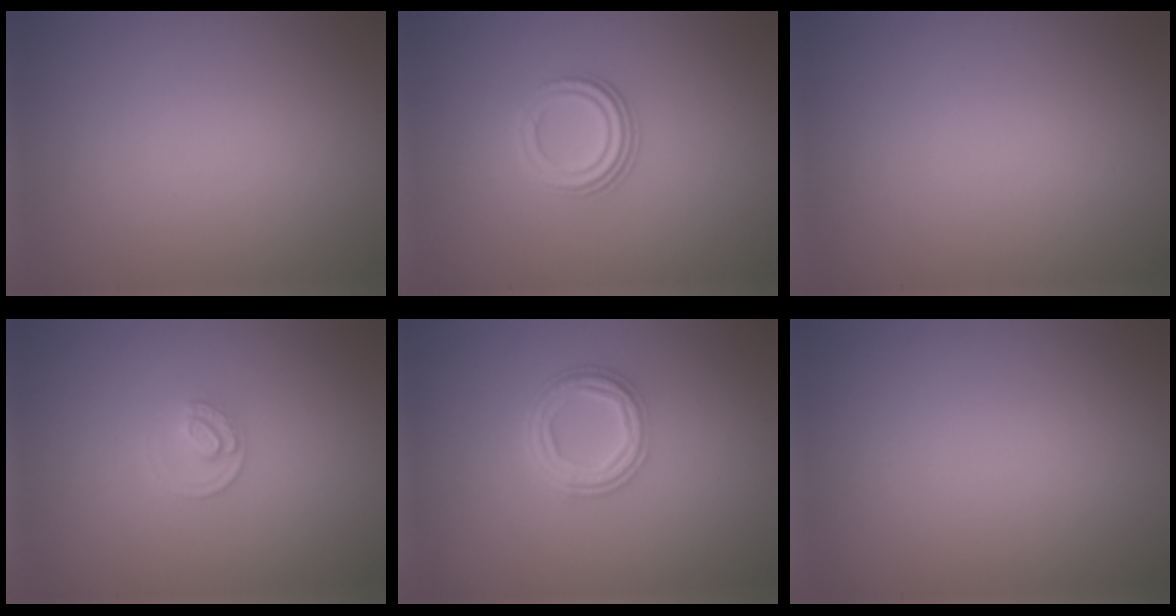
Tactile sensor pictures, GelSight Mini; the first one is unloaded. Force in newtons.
{"total": 2.9, "press": 2.2, "slide": 1.9}
{"total": 0.0}
{"total": 1.7, "press": 1.7, "slide": 0.1}
{"total": 4.4, "press": 3.3, "slide": 2.8}
{"total": 0.0}